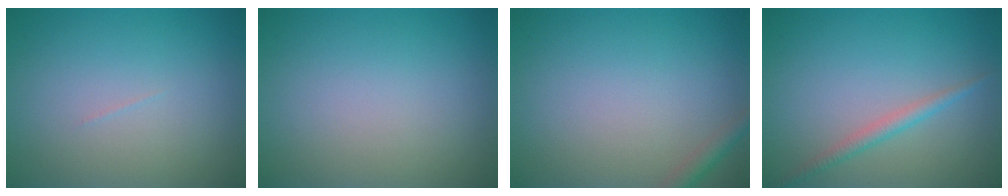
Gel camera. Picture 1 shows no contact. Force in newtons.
{"total": 0.0}
{"total": 1.5, "press": 1.5, "slide": 0.0}
{"total": 1.6, "press": 1.6, "slide": 0.1}